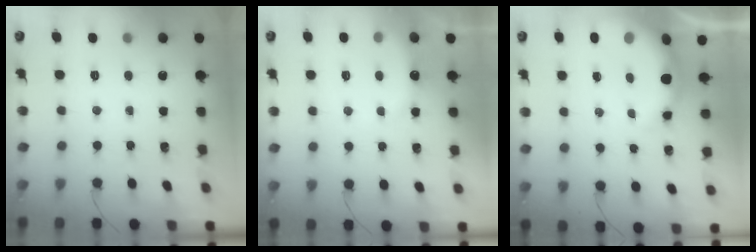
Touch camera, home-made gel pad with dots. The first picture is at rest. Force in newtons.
{"total": 7.8, "press": 7.6, "slide": 1.5}
{"total": 7.3, "press": 7.2, "slide": 1.3}